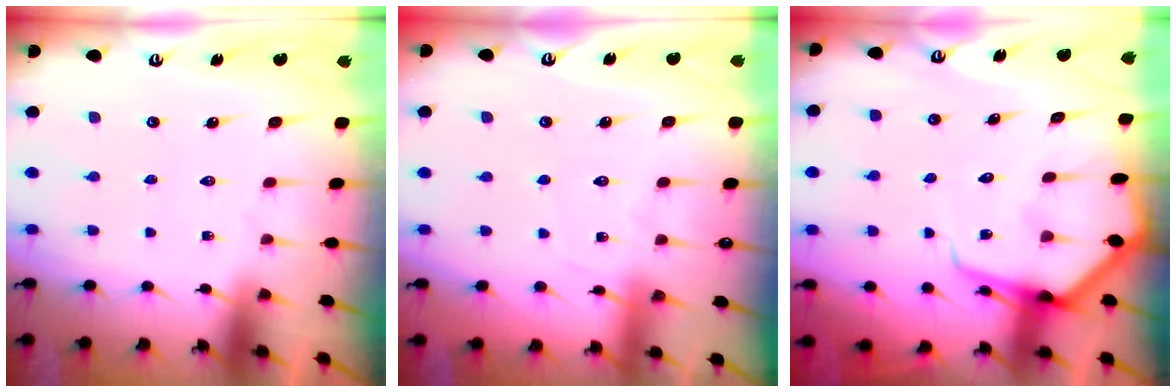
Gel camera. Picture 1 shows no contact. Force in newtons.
{"total": 5.2, "press": 5.1, "slide": 0.7}
{"total": 7.2, "press": 7.2, "slide": 0.8}